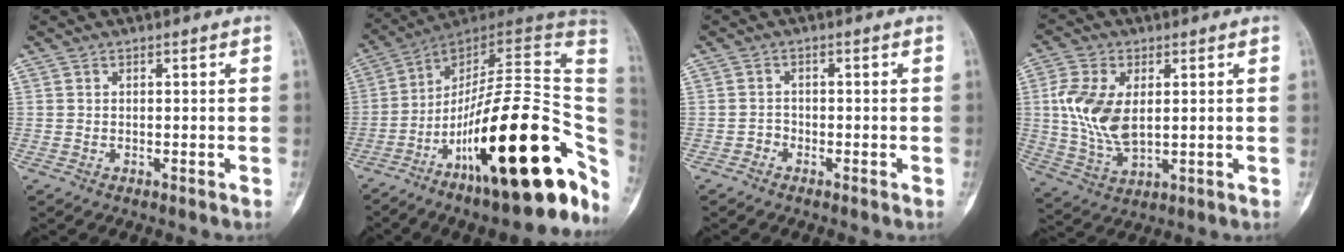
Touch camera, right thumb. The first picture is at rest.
{"total": 31.5, "force": [-10.4, 9.8, 28.1], "torque": [-0.350, 0.054, -0.160]}
{"total": 1.3, "force": [-0.9, 0.9, 0.2], "torque": [0.002, 0.005, -0.023]}
{"total": 11.7, "force": [1.6, 6.6, 9.5], "torque": [-0.195, -0.007, 0.036]}